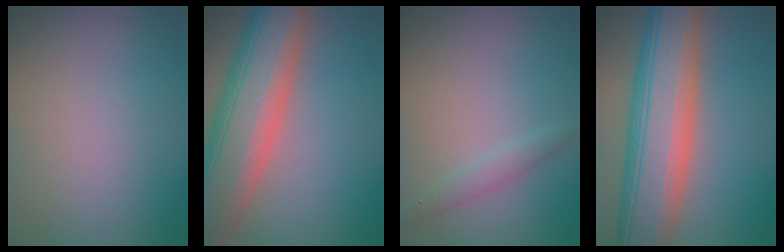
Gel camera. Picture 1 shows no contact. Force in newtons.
{"total": 10.8, "press": 10.7, "slide": 0.6}
{"total": 1.4, "press": 1.4, "slide": 0.1}
{"total": 11.7, "press": 11.7, "slide": 0.5}